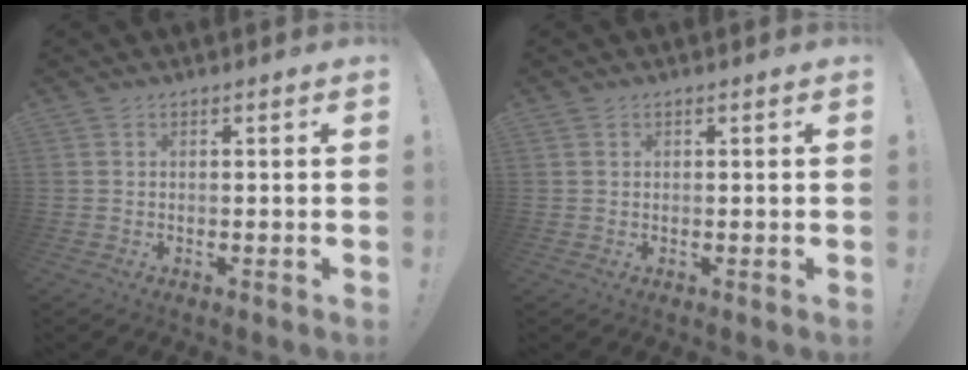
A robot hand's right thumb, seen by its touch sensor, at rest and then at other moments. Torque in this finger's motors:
{"motor_torque": [0.17, -0.03, -0.37, 0.13, 0.02]}